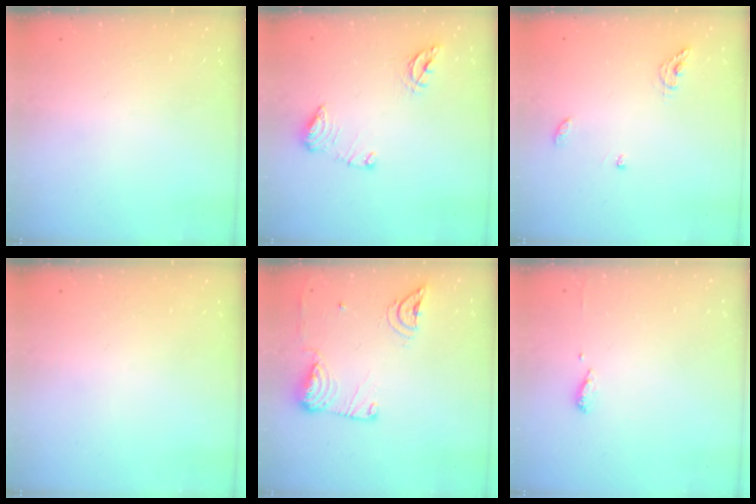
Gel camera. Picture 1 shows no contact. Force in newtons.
{"total": 10.0, "press": 9.9, "slide": 1.0}
{"total": 6.8, "press": 6.8, "slide": 0.5}
{"total": 0.0}
{"total": 12.8, "press": 12.7, "slide": 1.6}
{"total": 6.1, "press": 6.0, "slide": 1.3}